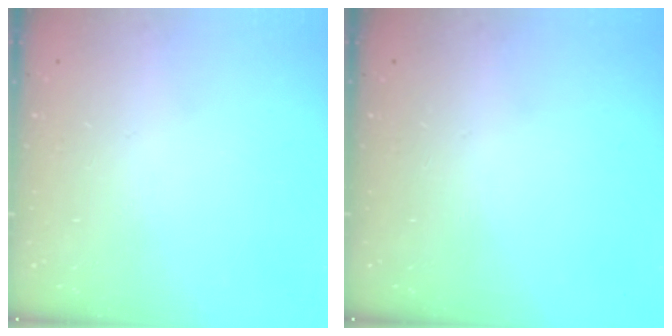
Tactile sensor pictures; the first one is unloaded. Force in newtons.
{"total": 0.0}